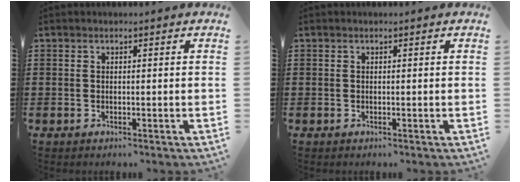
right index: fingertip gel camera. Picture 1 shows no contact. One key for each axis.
{"total": 0.0}